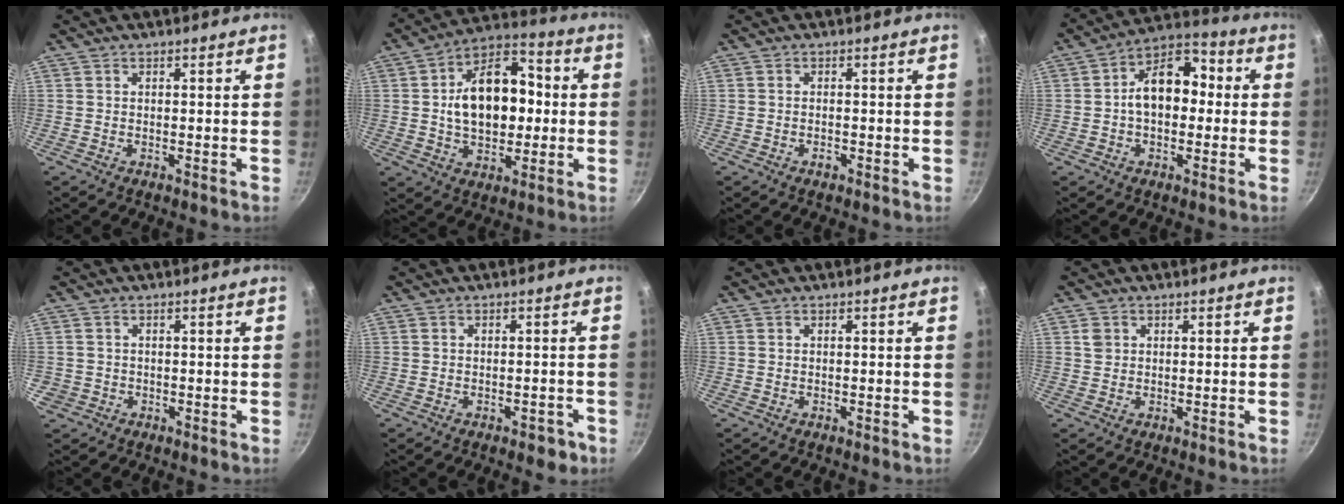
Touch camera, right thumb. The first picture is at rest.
{"total": 17.8, "force": [0.7, 11.8, 13.3], "torque": [-0.173, 0.032, 0.004]}
{"total": 1.1, "force": [-0.6, 0.5, 0.7], "torque": [-0.013, 0.003, -0.011]}
{"total": 12.7, "force": [0.3, 8.7, 9.2], "torque": [-0.094, 0.044, -0.012]}
{"total": 2.1, "force": [-0.7, 2.0, 0.4], "torque": [-0.009, 0.006, -0.006]}
{"total": 3.3, "force": [-1.8, 1.8, 2.0], "torque": [-0.008, 0.024, -0.009]}
{"total": 0.0}
{"total": 1.9, "force": [0.6, 1.7, 0.6], "torque": [-0.009, 0.004, 0.011]}